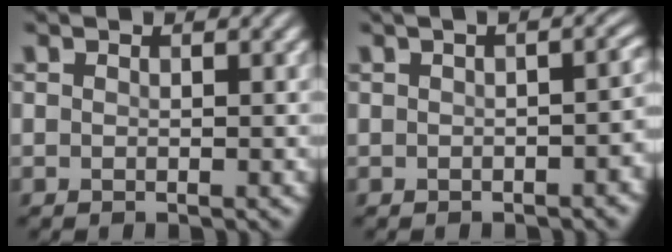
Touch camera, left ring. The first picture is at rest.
{"total": 3.8, "force": [-0.3, 1.6, 3.4], "torque": [-0.026, 0.006, 0.003]}